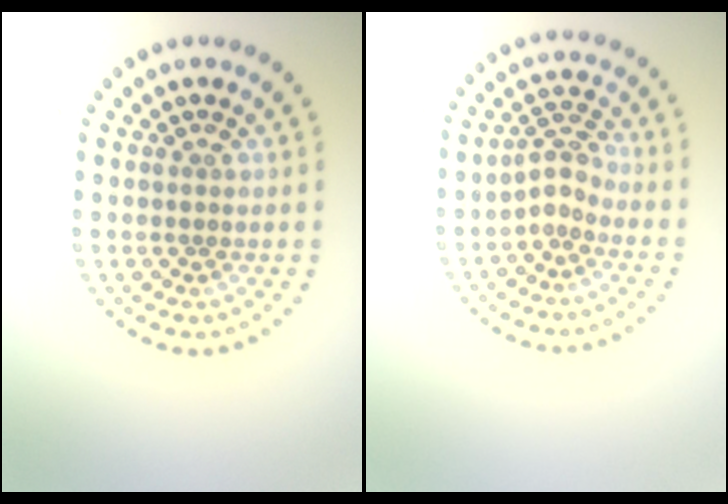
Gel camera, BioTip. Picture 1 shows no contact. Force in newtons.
{"total": 2.1, "press": 1.5, "slide": 1.5}